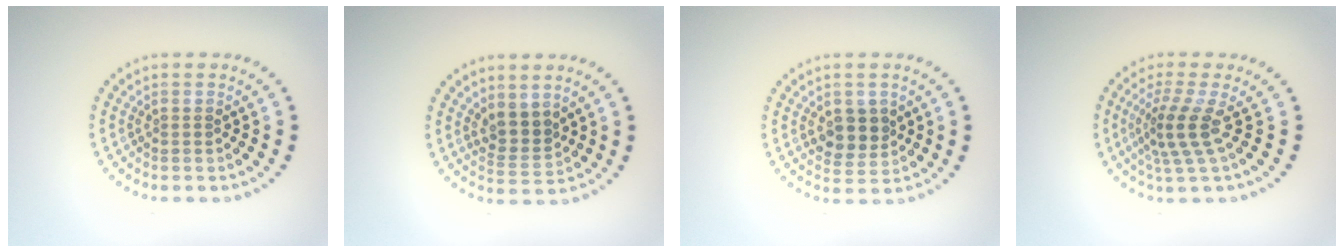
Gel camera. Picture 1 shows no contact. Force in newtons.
{"total": 2.6, "press": 2.1, "slide": 1.5}
{"total": 3.0, "press": 2.8, "slide": 0.9}
{"total": 3.3, "press": 2.3, "slide": 2.4}